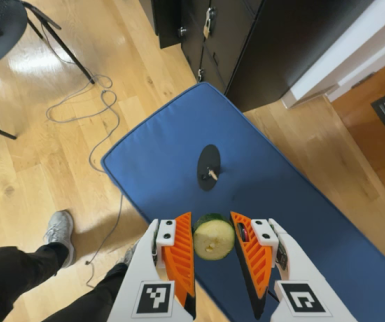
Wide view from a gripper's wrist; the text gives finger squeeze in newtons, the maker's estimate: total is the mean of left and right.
{"total": 7.3, "left": 6.4, "right": 8.1}